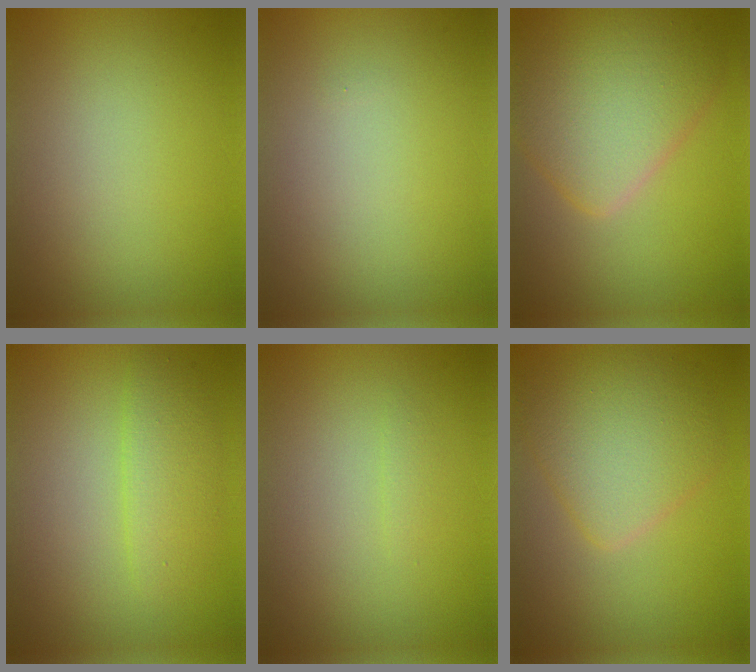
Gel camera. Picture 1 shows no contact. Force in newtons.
{"total": 0.0}
{"total": 7.4, "press": 7.4, "slide": 0.4}
{"total": 2.6, "press": 2.6, "slide": 0.1}
{"total": 0.6, "press": 0.6, "slide": 0.0}
{"total": 5.1, "press": 5.1, "slide": 0.1}